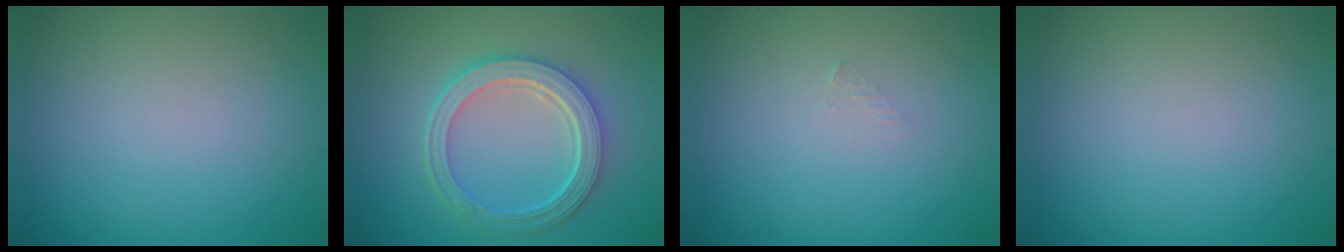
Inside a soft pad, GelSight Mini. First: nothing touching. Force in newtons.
{"total": 5.7, "press": 4.3, "slide": 3.7}
{"total": 0.7, "press": 0.7, "slide": 0.1}
{"total": 0.0}